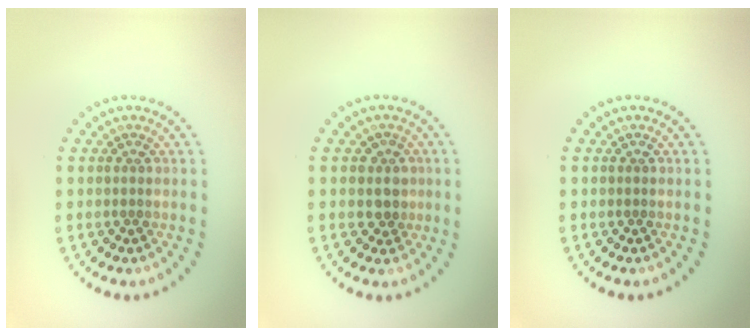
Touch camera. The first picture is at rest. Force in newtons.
{"total": 2.1, "press": 1.8, "slide": 1.1}
{"total": 0.0}